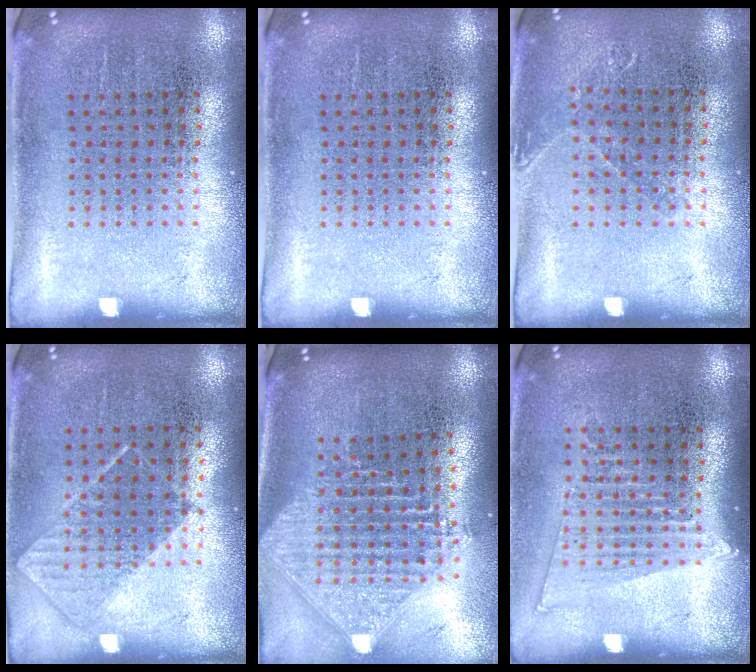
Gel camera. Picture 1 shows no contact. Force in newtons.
{"total": 0.0}
{"total": 0.8, "press": 0.8, "slide": 0.1}
{"total": 0.8, "press": 0.8, "slide": 0.4}
{"total": 2.3, "press": 1.8, "slide": 1.5}
{"total": 1.4, "press": 1.2, "slide": 0.7}